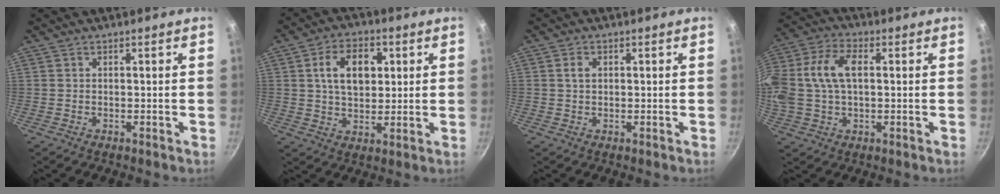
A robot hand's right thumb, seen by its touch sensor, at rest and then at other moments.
{"total": 10.3, "force": [2.4, 6.9, 7.3], "torque": [-0.100, 0.001, 0.036]}
{"total": 1.9, "force": [0.3, 1.5, 1.1], "torque": [-0.013, 0.003, 0.006]}
{"total": 15.8, "force": [2.0, 9.8, 12.2], "torque": [-0.261, 0.026, 0.024]}